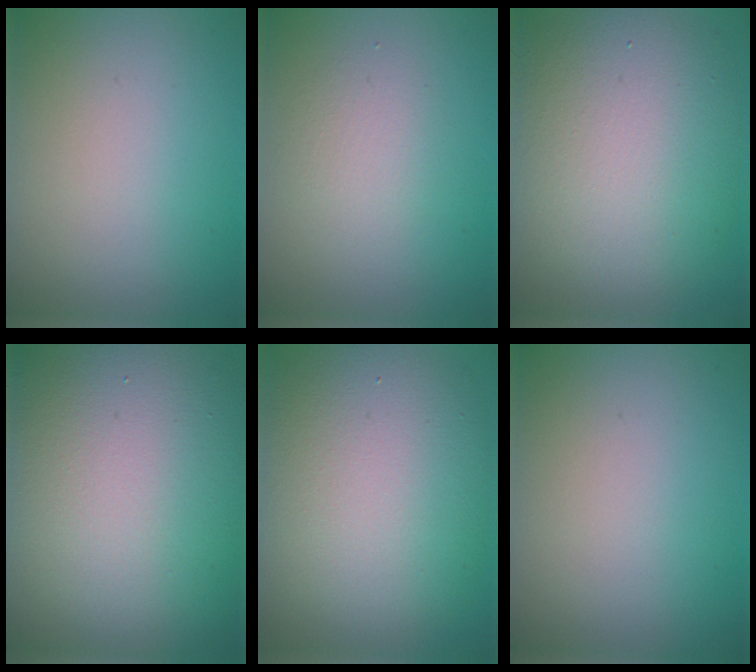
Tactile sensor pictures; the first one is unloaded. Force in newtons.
{"total": 1.9, "press": 1.9, "slide": 0.1}
{"total": 10.5, "press": 10.5, "slide": 0.6}
{"total": 18.3, "press": 18.3, "slide": 1.0}
{"total": 10.9, "press": 10.8, "slide": 1.1}
{"total": 0.0}